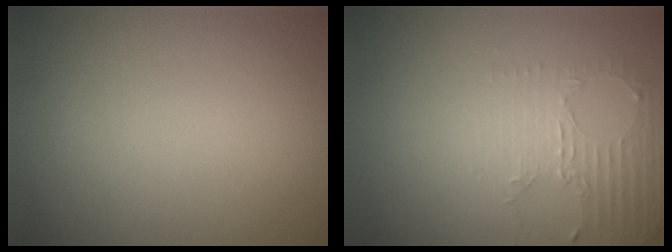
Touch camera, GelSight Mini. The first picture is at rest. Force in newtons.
{"total": 2.6, "press": 2.0, "slide": 1.7}